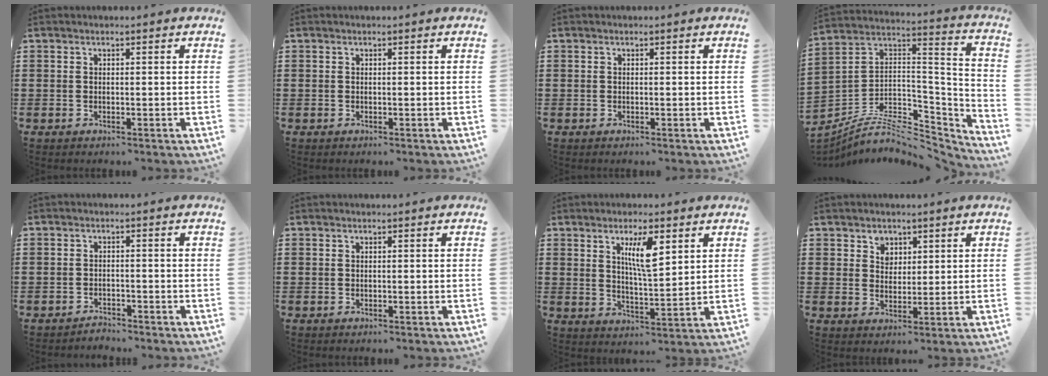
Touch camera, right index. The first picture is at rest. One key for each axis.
{"total": 0.0}
{"total": 0.0}
{"total": 8.1, "fx": -6.2, "fy": 3.3, "fz": 4.0, "tx": -0.077, "ty": 0.004, "tz": -0.118}
{"total": 2.1, "fx": -2.0, "fy": 0.3, "fz": -0.2, "tx": -0.002, "ty": 0.005, "tz": -0.046}
{"total": 0.0}
{"total": 6.5, "fx": 3.0, "fy": 1.7, "fz": 5.6, "tx": -0.109, "ty": 0.003, "tz": 0.048}
{"total": 2.9, "fx": 1.7, "fy": 2.3, "fz": 0.5, "tx": -0.021, "ty": 0.009, "tz": 0.031}